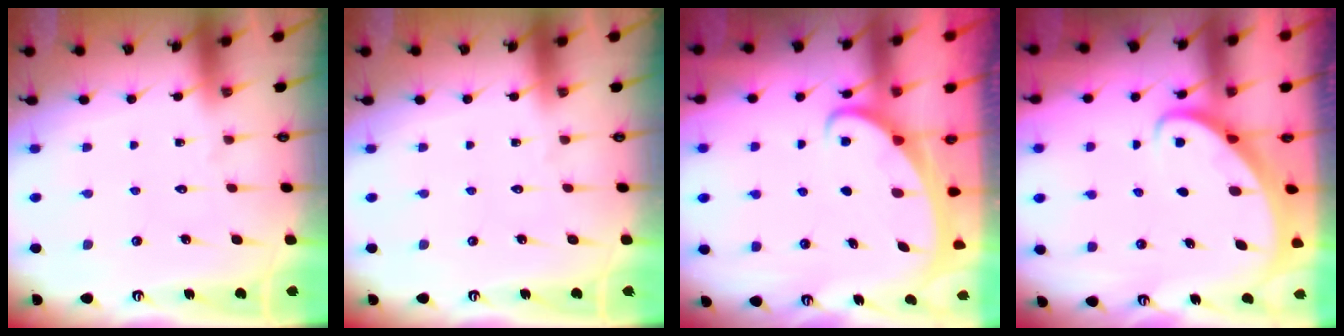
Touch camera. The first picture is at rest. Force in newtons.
{"total": 0.0}
{"total": 2.1, "press": 2.1, "slide": 0.3}
{"total": 2.4, "press": 2.4, "slide": 0.3}